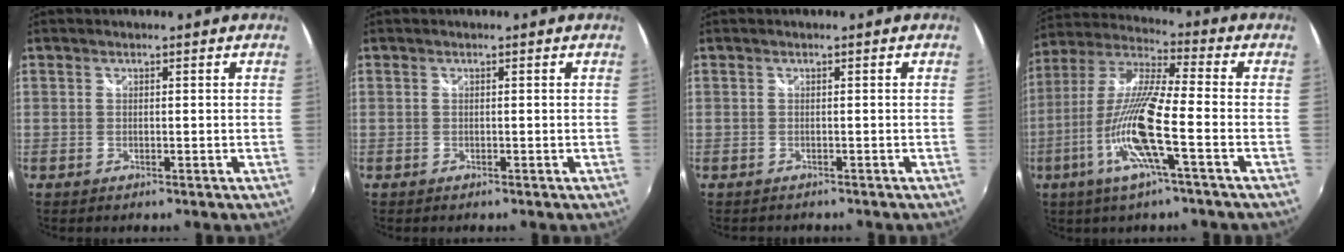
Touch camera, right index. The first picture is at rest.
{"total": 0.0}
{"total": 1.7, "force": [-1.5, 0.4, 0.6], "torque": [-0.014, -0.012, -0.019]}
{"total": 14.9, "force": [-5.7, 0.9, 13.8], "torque": [-0.274, -0.017, -0.114]}